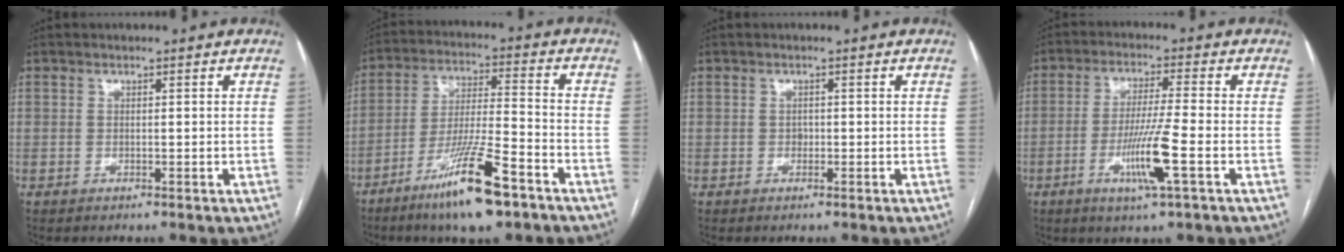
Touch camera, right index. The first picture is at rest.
{"total": 13.7, "force": [-8.5, 1.2, 10.7], "torque": [-0.202, -0.027, -0.150]}
{"total": 0.6, "force": [-0.1, 0.6, 0.3], "torque": [-0.002, 0.005, 0.000]}
{"total": 8.5, "force": [-2.9, -0.6, 8.0], "torque": [-0.156, -0.012, -0.053]}